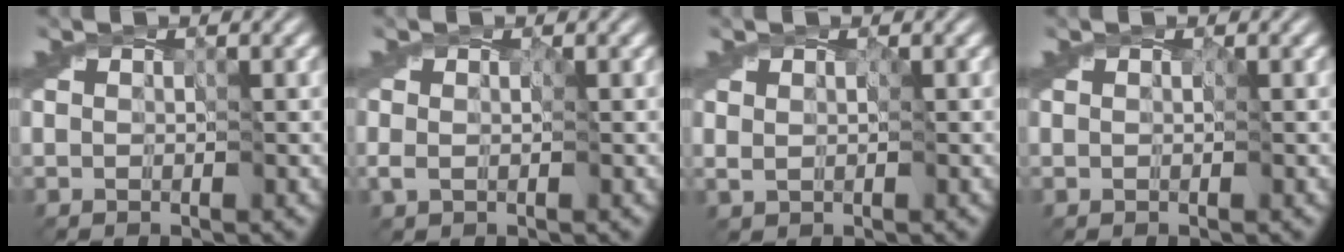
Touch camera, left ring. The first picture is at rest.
{"total": 0.8, "force": [-0.1, 0.6, 0.6], "torque": [-0.016, 0.004, -0.007]}
{"total": 0.9, "force": [0.2, 0.8, 0.5], "torque": [-0.012, 0.002, 0.002]}
{"total": 0.0}